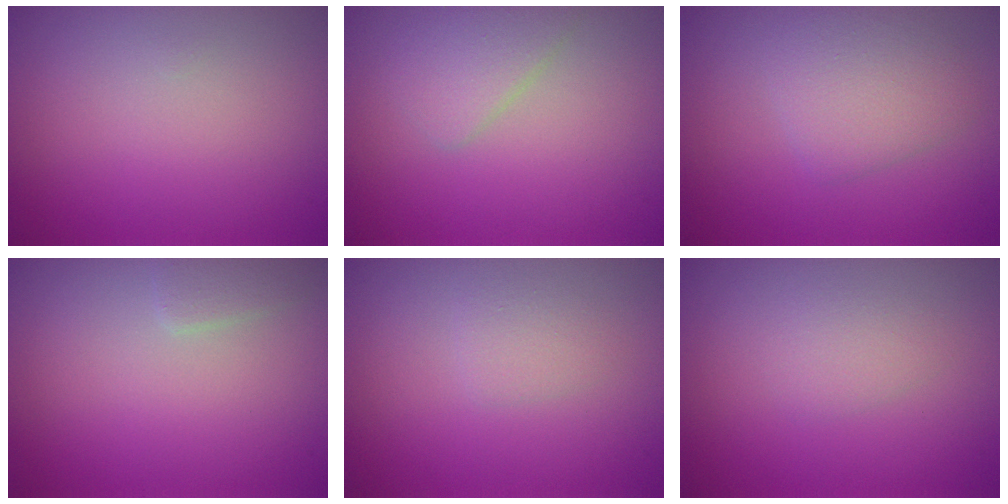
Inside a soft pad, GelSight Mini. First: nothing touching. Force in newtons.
{"total": 2.1, "press": 2.1, "slide": 0.1}
{"total": 3.0, "press": 3.0, "slide": 0.0}
{"total": 1.2, "press": 1.2, "slide": 0.0}
{"total": 1.1, "press": 1.1, "slide": 0.1}
{"total": 1.4, "press": 1.4, "slide": 0.0}